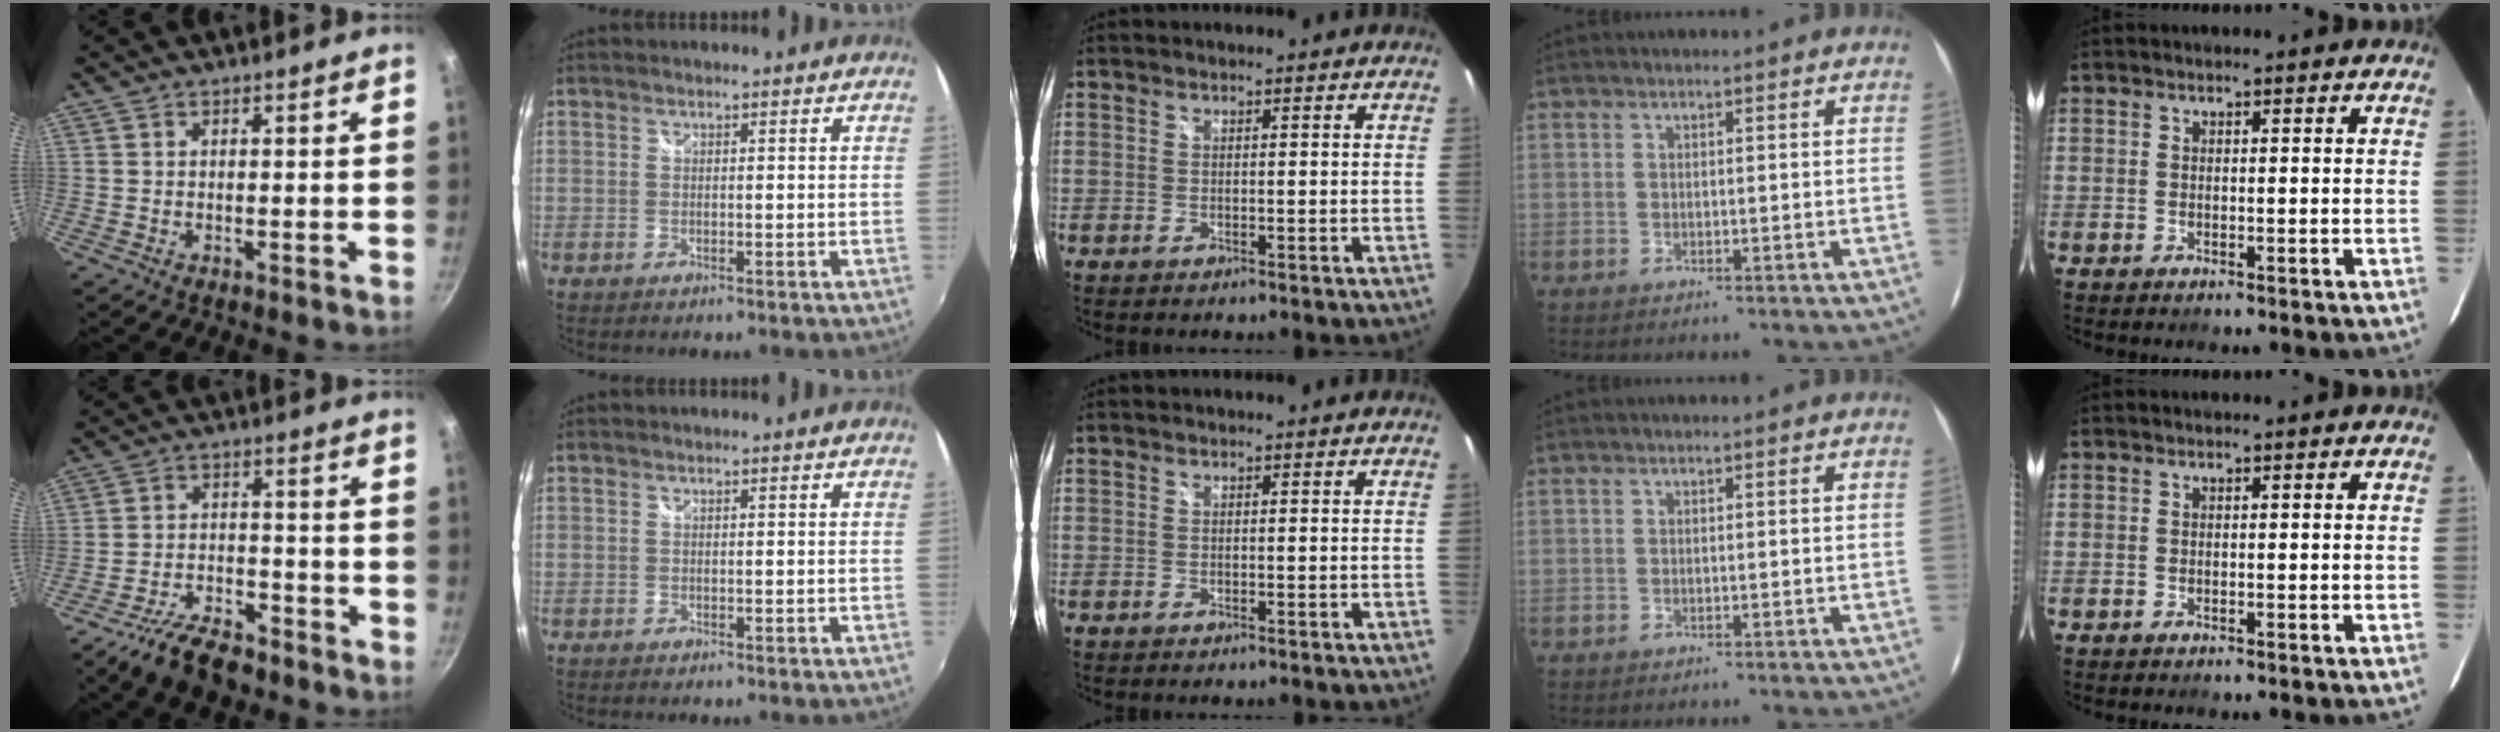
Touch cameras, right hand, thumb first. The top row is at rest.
{"thumb": {"total": 9.7, "force": [-7.4, 4.2, 4.7], "torque": [-0.077, 0.055, -0.127]}}